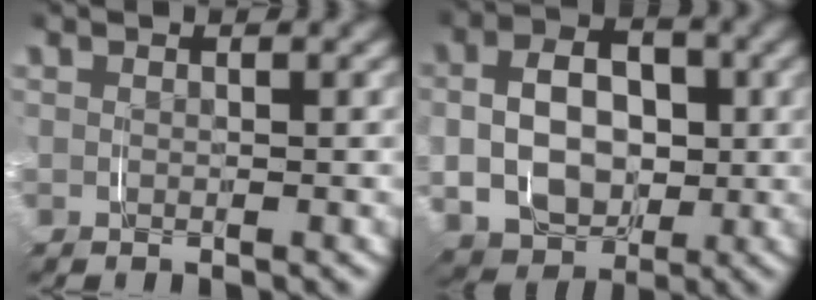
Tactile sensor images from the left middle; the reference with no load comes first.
{"total": 6.3, "force": [-0.1, 5.5, 3.0], "torque": [-0.026, -0.017, 0.000]}